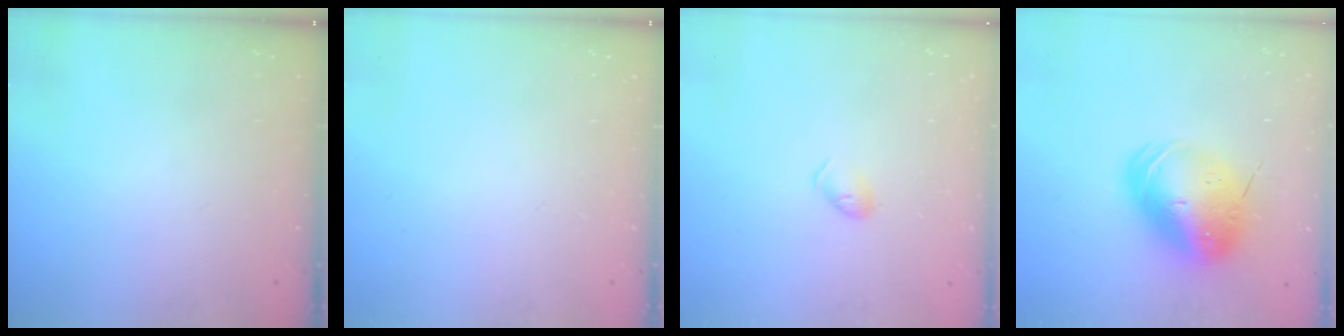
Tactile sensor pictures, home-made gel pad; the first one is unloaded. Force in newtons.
{"total": 0.0}
{"total": 3.1, "press": 3.1, "slide": 0.6}
{"total": 14.7, "press": 14.4, "slide": 2.9}